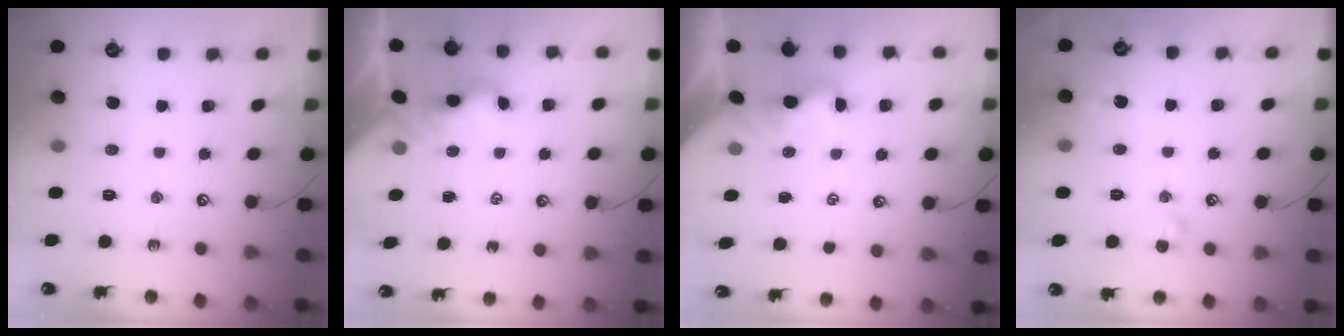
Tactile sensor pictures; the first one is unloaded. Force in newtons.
{"total": 3.6, "press": 3.6, "slide": 0.4}
{"total": 2.1, "press": 2.1, "slide": 0.5}
{"total": 5.2, "press": 5.1, "slide": 0.9}